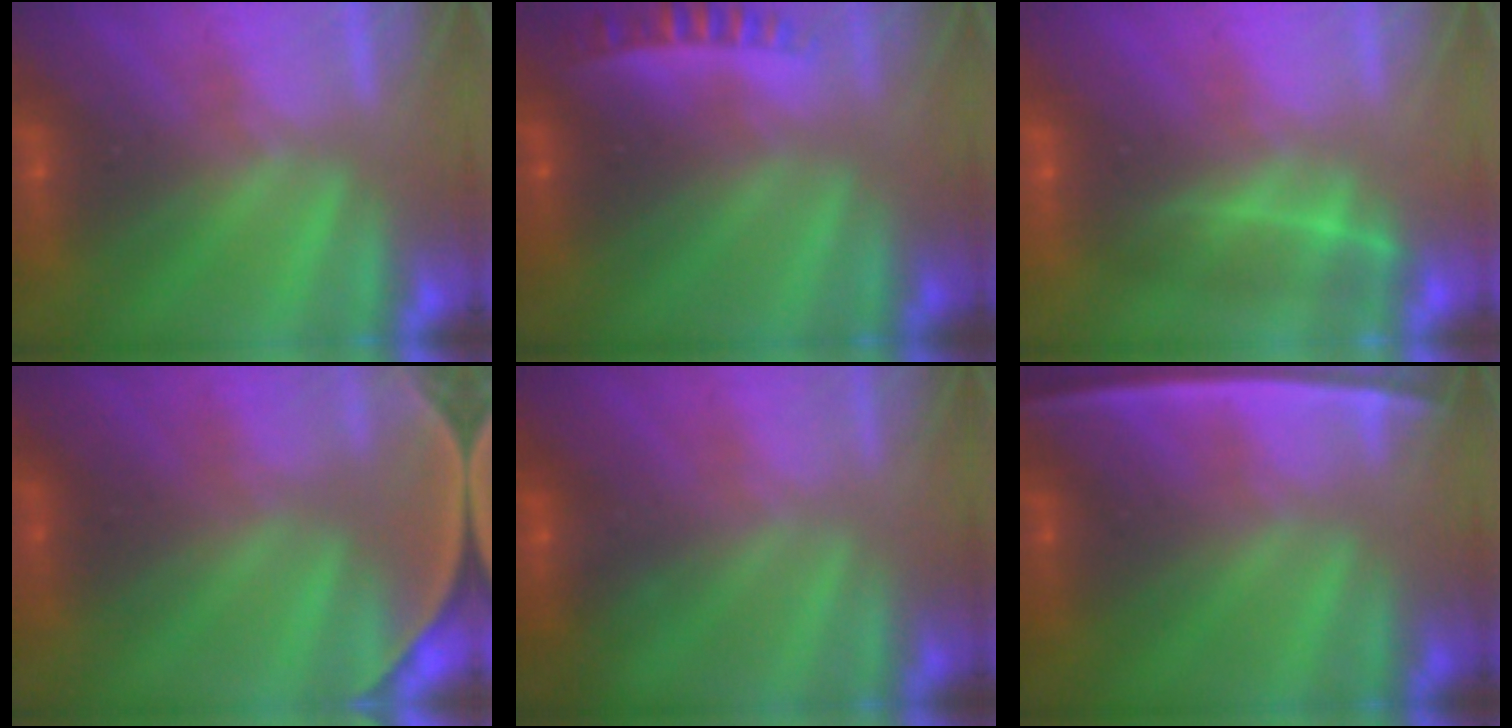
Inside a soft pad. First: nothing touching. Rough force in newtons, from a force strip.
{"total": 2.7}
{"total": 1.9}
{"total": 5.6}
{"total": 1.2}
{"total": 2.4}